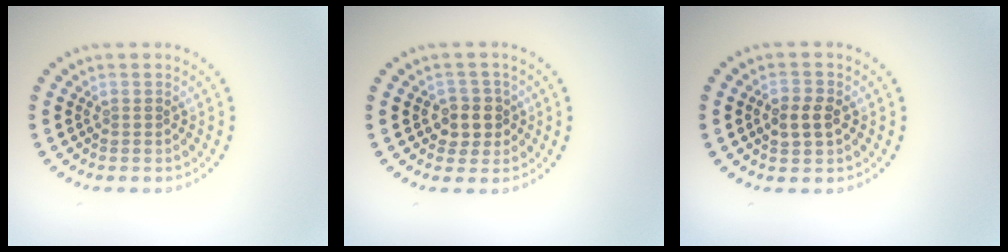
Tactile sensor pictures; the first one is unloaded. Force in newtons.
{"total": 2.7, "press": 2.5, "slide": 1.0}
{"total": 2.5, "press": 2.5, "slide": 0.2}